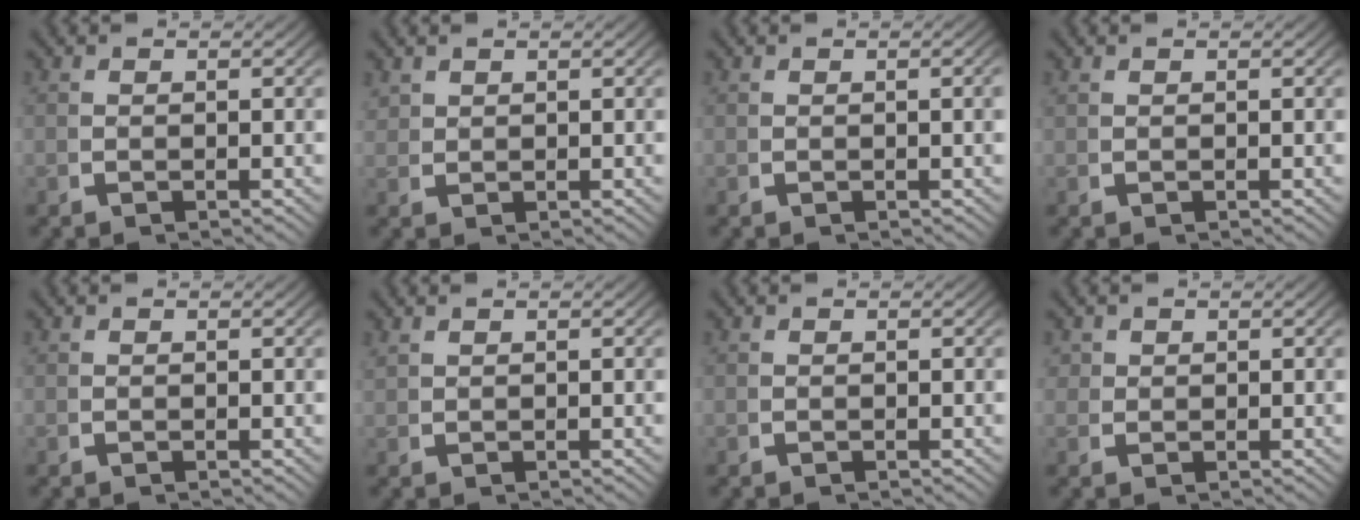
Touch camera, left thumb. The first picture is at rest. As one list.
[{"total": 1.4, "force": [1.4, 0.4, 0.2], "torque": [0.000, 0.005, 0.031]}, {"total": 0.7, "force": [0.0, 0.2, 0.7], "torque": [-0.010, 0.000, 0.001]}, {"total": 0.0}, {"total": 0.0}, {"total": 0.9, "force": [0.9, 0.1, 0.2], "torque": [-0.004, 0.003, 0.022]}, {"total": 0.0}, {"total": 1.6, "force": [0.9, 1.2, 0.5], "torque": [-0.010, -0.008, 0.022]}]